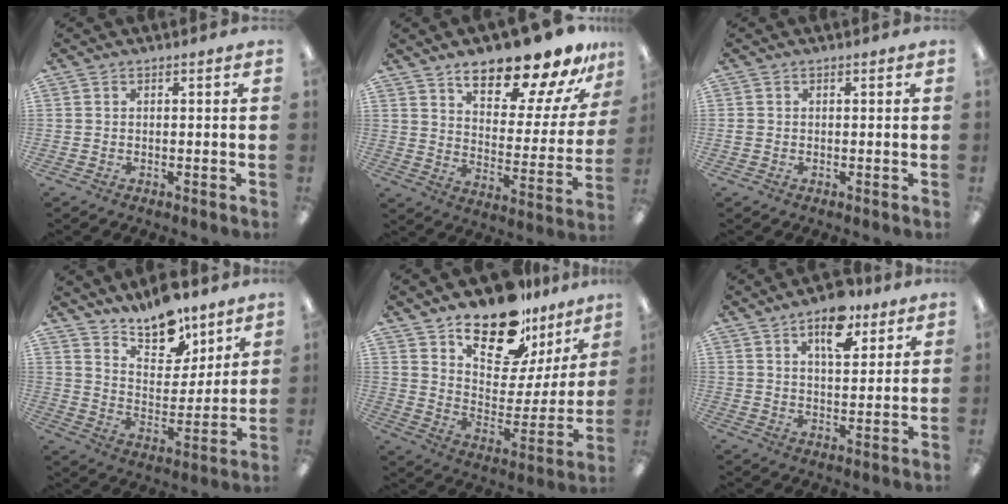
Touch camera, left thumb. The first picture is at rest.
{"total": 19.4, "force": [15.9, 5.3, 9.8], "torque": [-0.141, -0.114, 0.262]}
{"total": 0.9, "force": [0.0, 0.8, 0.3], "torque": [-0.005, 0.005, -0.001]}
{"total": 13.1, "force": [11.0, 5.5, 4.5], "torque": [-0.071, -0.079, 0.203]}
{"total": 18.2, "force": [14.1, 8.1, 8.2], "torque": [-0.135, -0.103, 0.247]}
{"total": 11.0, "force": [6.5, 5.4, 7.1], "torque": [-0.090, -0.032, 0.107]}